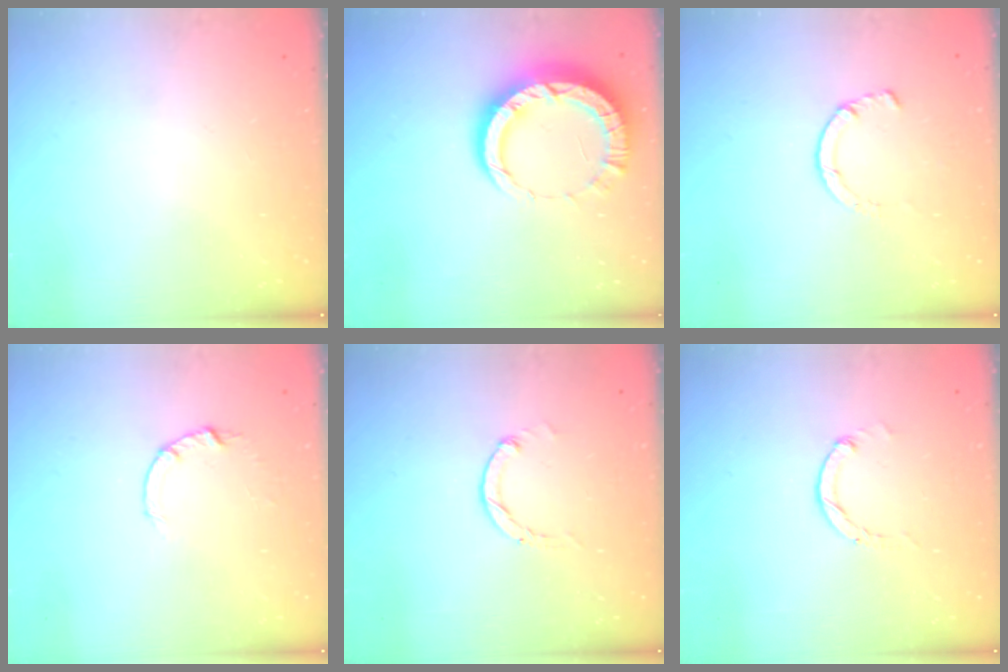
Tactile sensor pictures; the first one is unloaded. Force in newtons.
{"total": 10.4, "press": 10.4, "slide": 1.0}
{"total": 1.5, "press": 1.5, "slide": 0.3}
{"total": 2.6, "press": 2.6, "slide": 0.4}
{"total": 1.2, "press": 1.2, "slide": 0.3}
{"total": 1.2, "press": 1.2, "slide": 0.3}